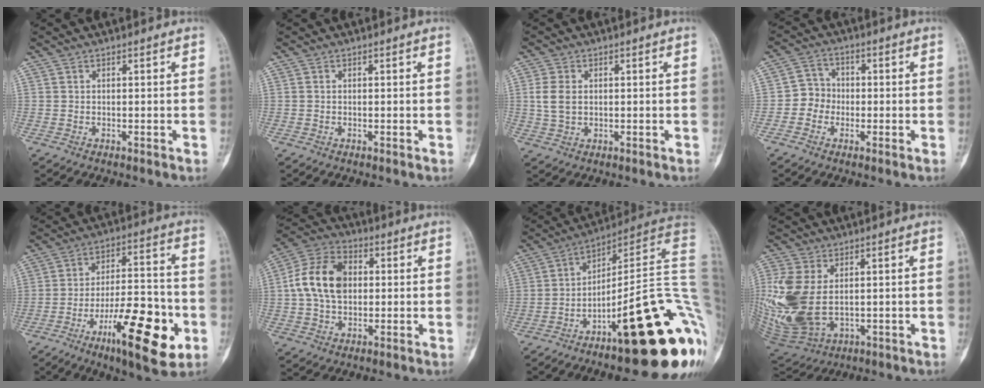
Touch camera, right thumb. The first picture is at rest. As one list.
[{"total": 0.0}, {"total": 4.9, "force": [0.6, 3.4, 3.5], "torque": [-0.074, 0.001, 0.014]}, {"total": 5.0, "force": [-1.1, 4.7, 1.5], "torque": [0.004, 0.014, -0.033]}, {"total": 19.9, "force": [-7.8, 6.3, 17.1], "torque": [-0.256, 0.034, -0.116]}, {"total": 12.5, "force": [1.0, 8.8, 8.9], "torque": [-0.157, 0.021, 0.011]}, {"total": 27.5, "force": [-9.4, 6.5, 25.0], "torque": [-0.243, 0.080, -0.131]}, {"total": 16.5, "force": [0.9, 10.5, 12.7], "torque": [-0.303, -0.019, 0.036]}]